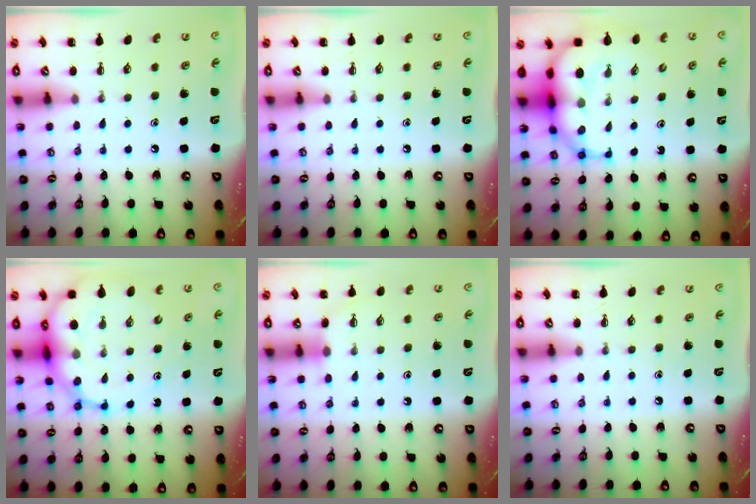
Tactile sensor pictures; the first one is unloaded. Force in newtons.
{"total": 0.0}
{"total": 10.7, "press": 10.3, "slide": 2.9}
{"total": 16.4, "press": 15.7, "slide": 4.4}
{"total": 4.5, "press": 4.3, "slide": 1.3}
{"total": 0.0}